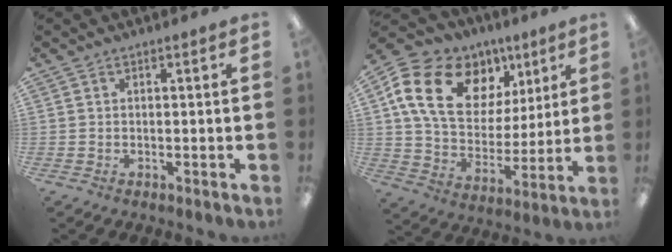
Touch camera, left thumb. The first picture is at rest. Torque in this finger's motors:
{"motor_torque": [0.21, 0.87, 1.79, -0.98, 0.42]}